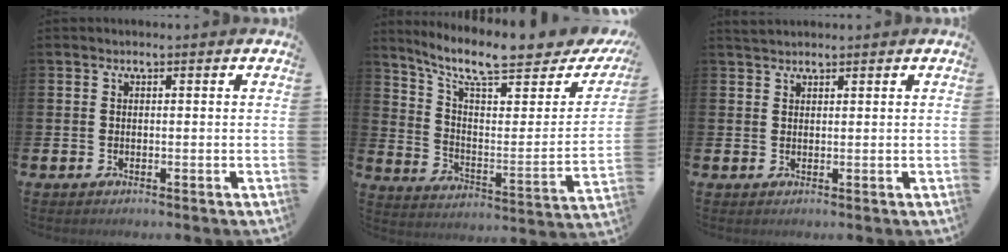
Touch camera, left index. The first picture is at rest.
{"total": 10.4, "force": [8.5, 2.5, 5.5], "torque": [-0.121, -0.067, 0.141]}
{"total": 1.5, "force": [1.4, 0.4, 0.2], "torque": [0.004, -0.001, 0.025]}